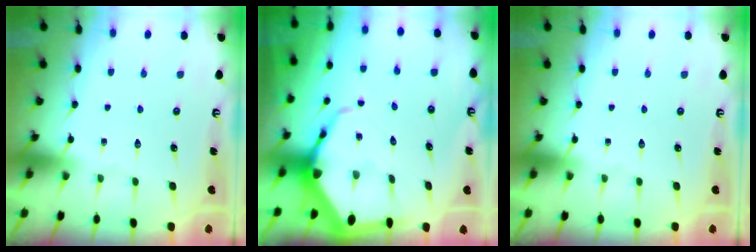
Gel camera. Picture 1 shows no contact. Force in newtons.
{"total": 7.3, "press": 7.3, "slide": 0.8}
{"total": 0.0}